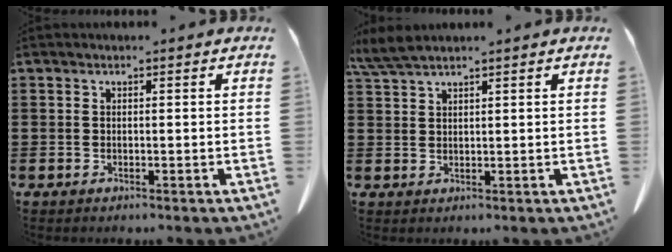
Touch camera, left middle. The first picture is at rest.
{"total": 3.3, "force": [2.7, 0.3, 2.0], "torque": [-0.045, 0.000, 0.051]}